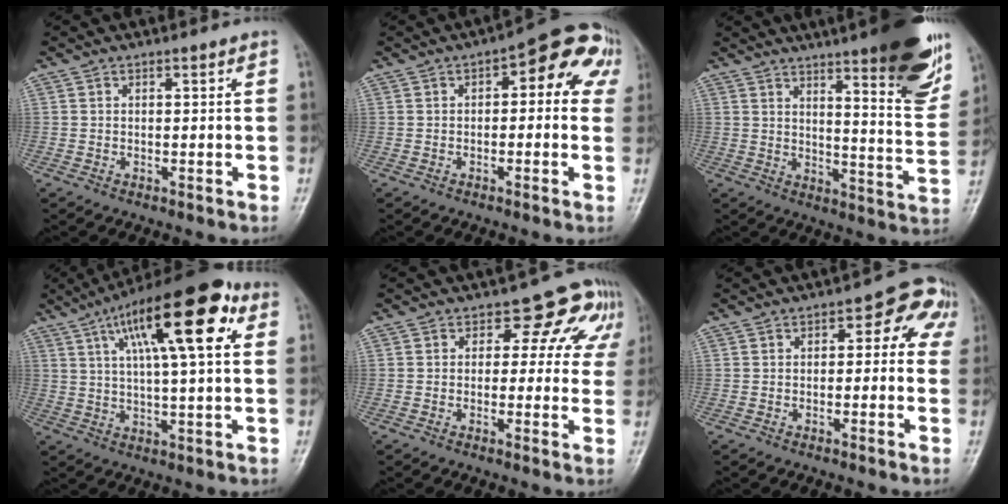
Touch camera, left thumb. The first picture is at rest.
{"total": 11.0, "force": [2.9, 5.6, 9.0], "torque": [-0.065, 0.029, 0.021]}
{"total": 20.0, "force": [12.4, 3.7, 15.2], "torque": [-0.173, -0.068, 0.167]}
{"total": 19.3, "force": [7.4, 5.8, 16.9], "torque": [-0.250, 0.010, 0.109]}
{"total": 9.0, "force": [3.0, 6.2, 5.8], "torque": [-0.005, 0.004, 0.021]}
{"total": 7.4, "force": [1.3, 4.6, 5.7], "torque": [-0.022, 0.027, 0.002]}